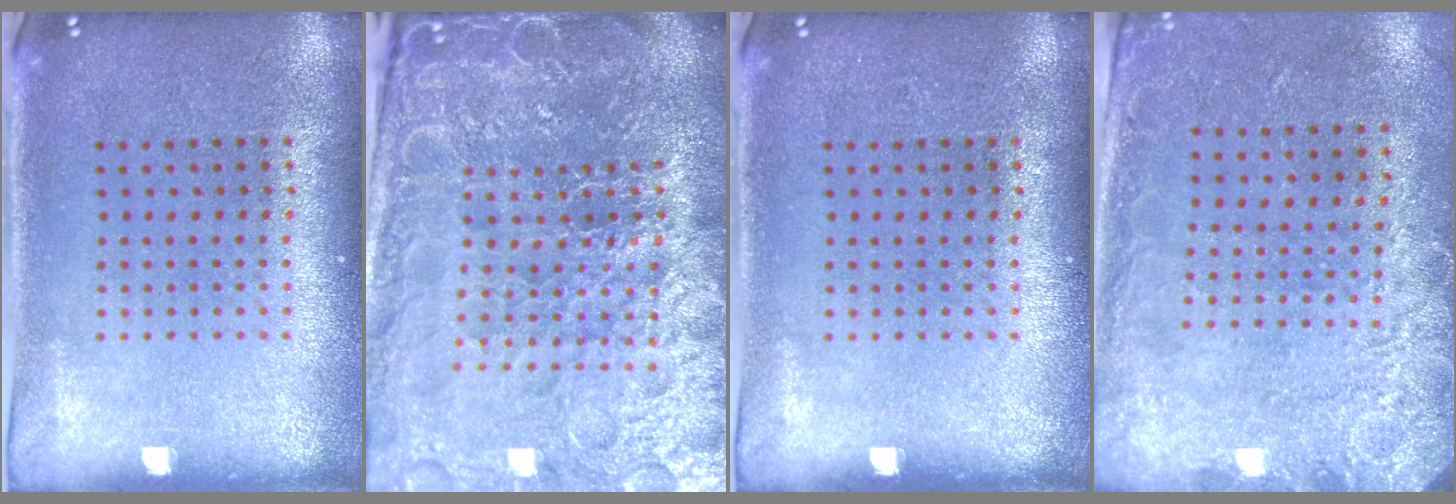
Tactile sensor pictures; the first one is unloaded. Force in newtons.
{"total": 6.9, "press": 6.1, "slide": 3.2}
{"total": 0.0}
{"total": 2.6, "press": 2.0, "slide": 1.7}